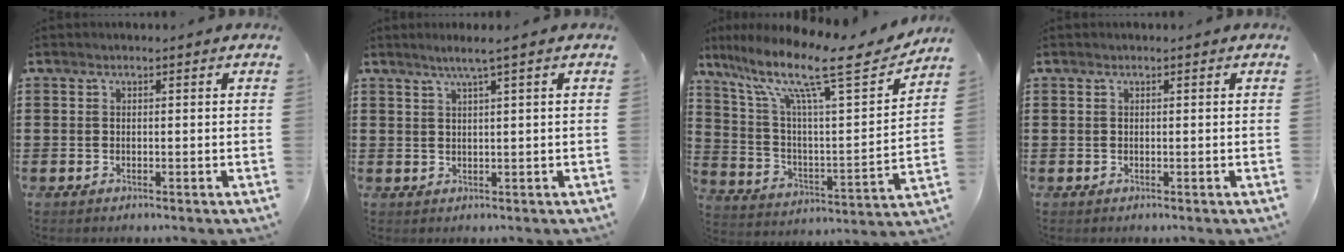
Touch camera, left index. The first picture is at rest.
{"total": 2.5, "force": [1.4, -0.4, 2.0], "torque": [-0.041, -0.003, 0.023]}
{"total": 15.5, "force": [10.9, 2.6, 10.7], "torque": [-0.227, -0.056, 0.174]}
{"total": 0.0}